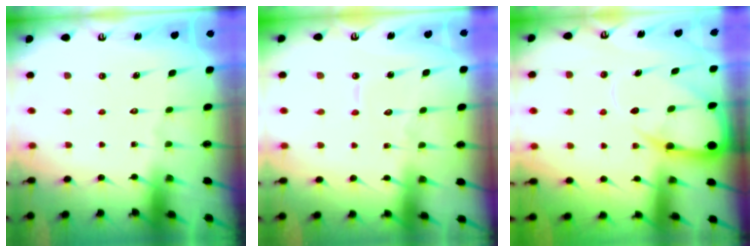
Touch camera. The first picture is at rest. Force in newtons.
{"total": 4.6, "press": 4.6, "slide": 0.3}
{"total": 10.2, "press": 10.1, "slide": 1.2}